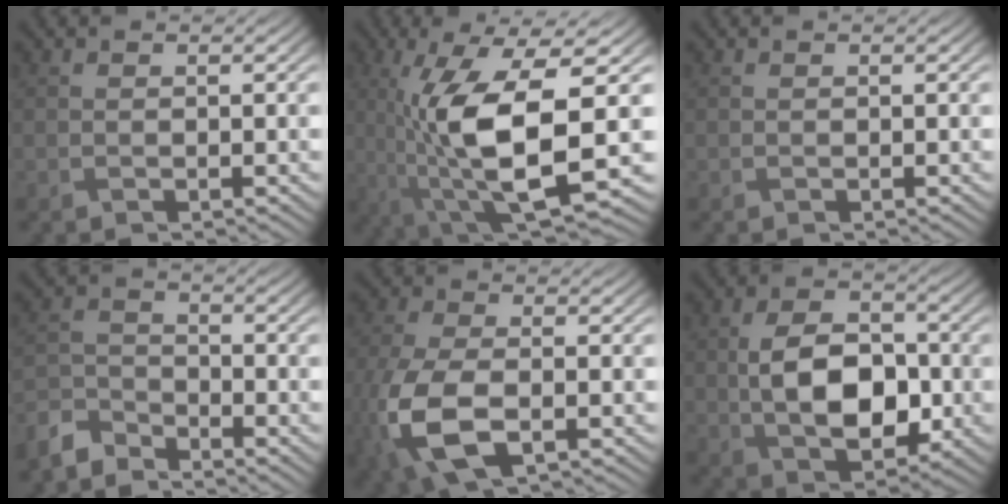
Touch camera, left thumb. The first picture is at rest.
{"total": 12.9, "force": [-0.9, 3.9, 12.2], "torque": [-0.246, -0.010, -0.012]}
{"total": 0.0}
{"total": 5.0, "force": [-4.6, 1.5, 1.2], "torque": [-0.030, -0.009, -0.110]}
{"total": 11.6, "force": [-3.4, 6.7, 8.9], "torque": [-0.259, -0.048, -0.048]}
{"total": 10.3, "force": [-1.0, 6.4, 7.9], "torque": [-0.158, -0.005, -0.018]}